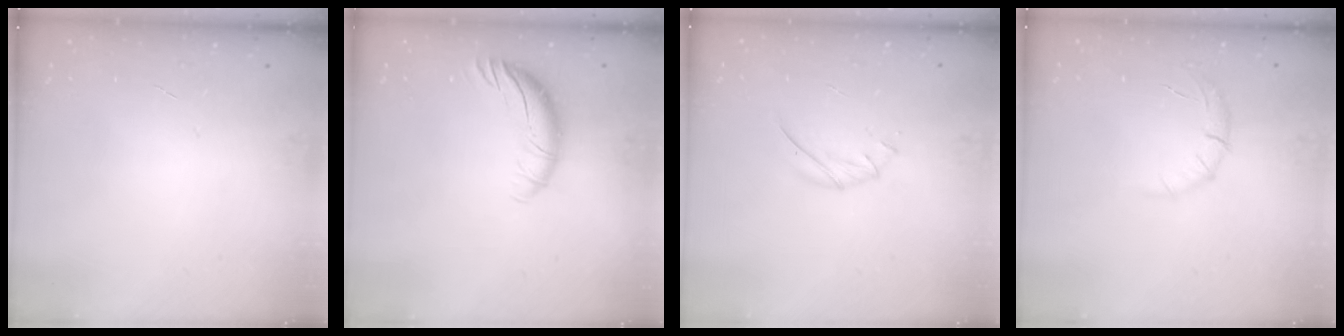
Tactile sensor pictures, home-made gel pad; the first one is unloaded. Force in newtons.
{"total": 9.5, "press": 9.4, "slide": 1.6}
{"total": 6.4, "press": 6.2, "slide": 1.8}
{"total": 5.7, "press": 5.5, "slide": 1.7}